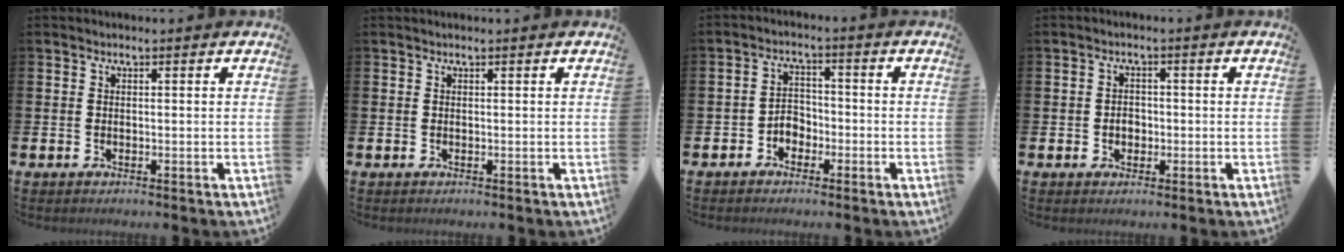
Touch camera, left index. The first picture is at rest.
{"total": 0.0}
{"total": 2.9, "force": [-1.9, 2.0, 0.8], "torque": [-0.023, 0.008, -0.043]}
{"total": 2.1, "force": [-0.3, 1.7, 1.1], "torque": [-0.011, 0.002, -0.011]}